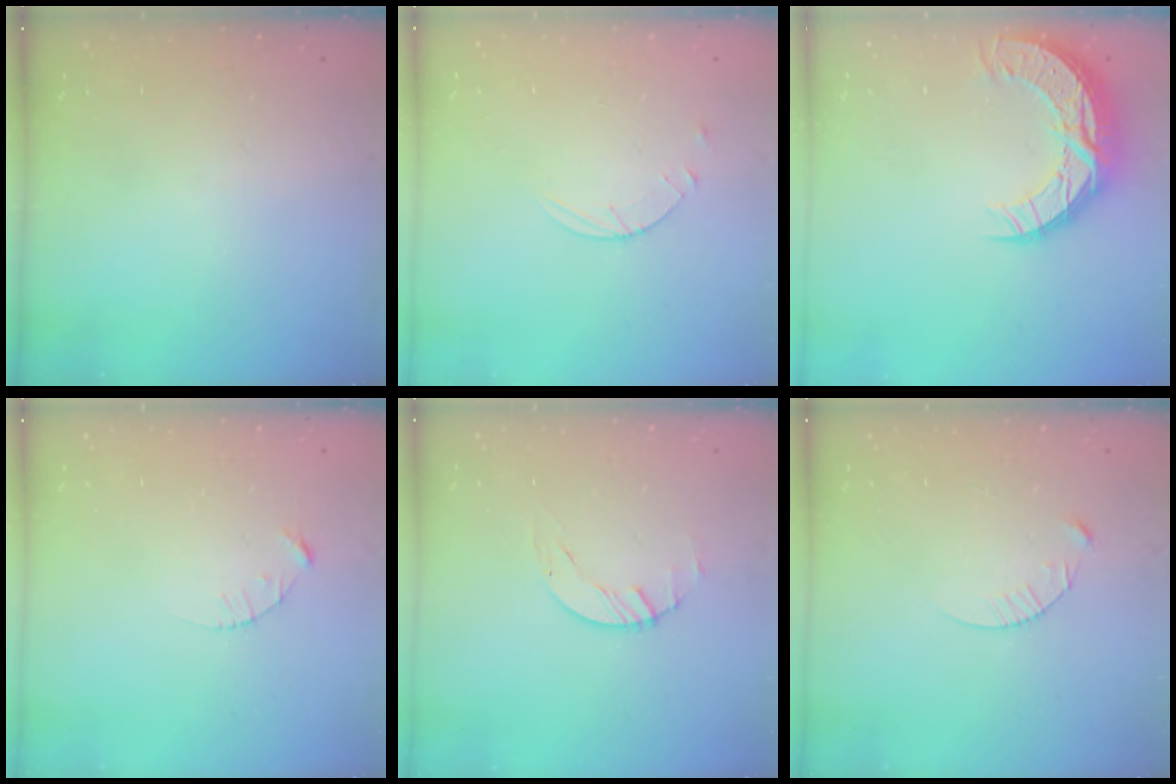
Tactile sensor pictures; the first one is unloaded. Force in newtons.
{"total": 3.5, "press": 3.5, "slide": 0.4}
{"total": 11.9, "press": 11.9, "slide": 0.9}
{"total": 2.1, "press": 2.1, "slide": 0.3}
{"total": 0.8, "press": 0.8, "slide": 0.2}
{"total": 4.7, "press": 4.7, "slide": 0.6}